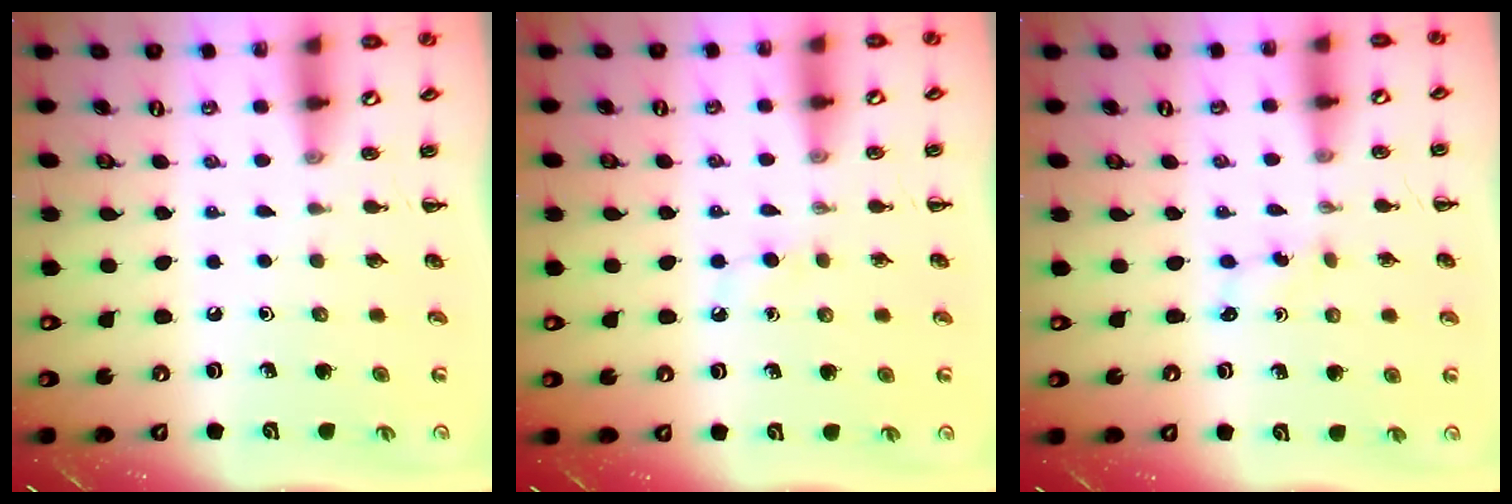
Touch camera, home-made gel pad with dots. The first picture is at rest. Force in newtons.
{"total": 2.5, "press": 2.3, "slide": 1.0}
{"total": 1.7, "press": 1.5, "slide": 0.6}